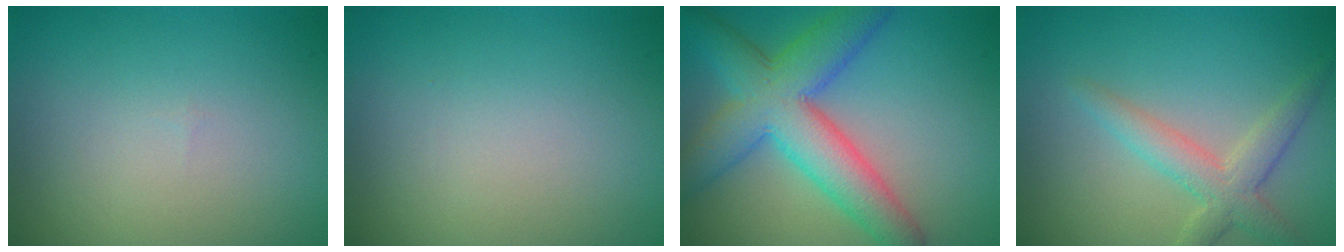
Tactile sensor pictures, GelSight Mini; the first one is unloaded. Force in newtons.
{"total": 0.0}
{"total": 8.0, "press": 8.0, "slide": 0.3}
{"total": 3.2, "press": 3.2, "slide": 0.1}